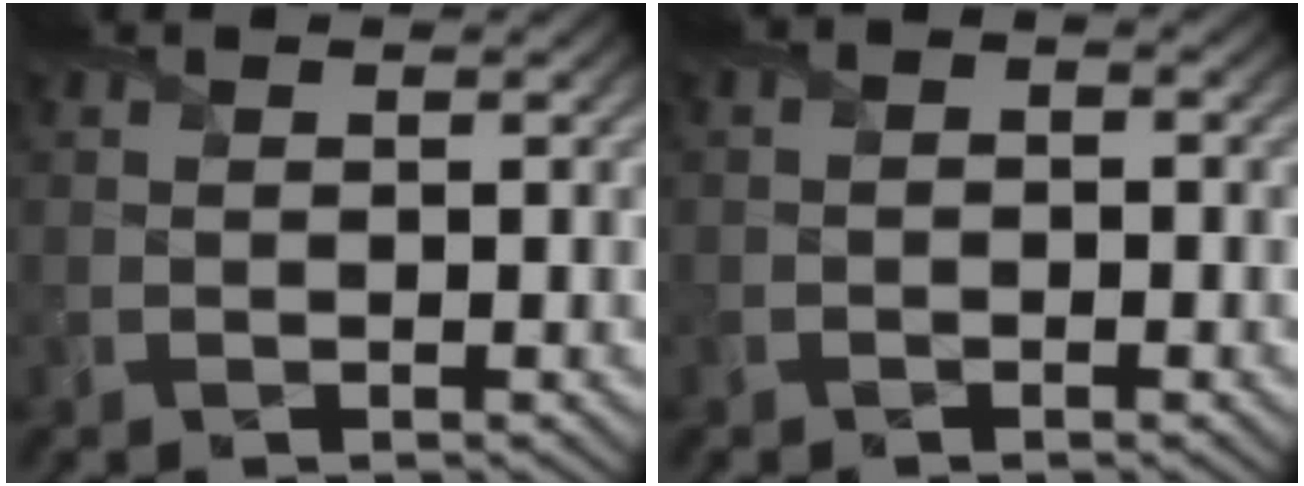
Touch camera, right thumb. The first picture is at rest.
{"total": 1.4, "force": [-0.5, 1.0, 0.9], "torque": [-0.018, -0.001, -0.012]}